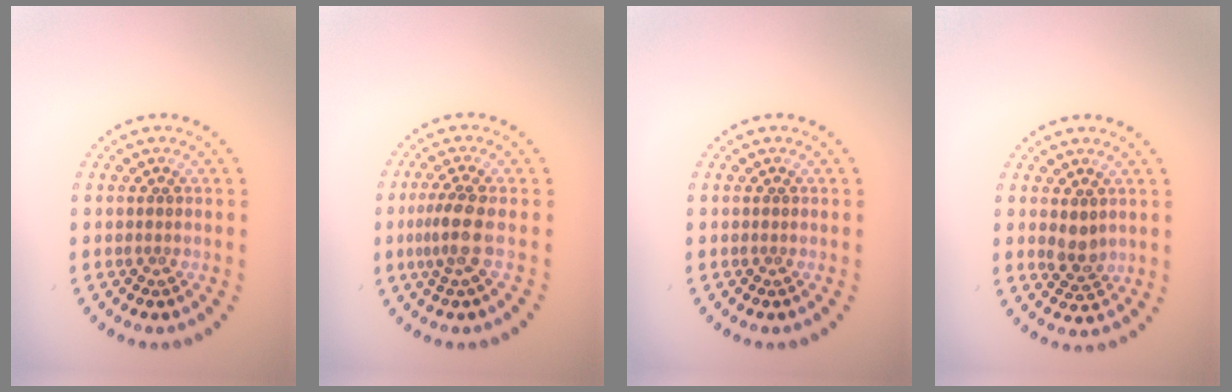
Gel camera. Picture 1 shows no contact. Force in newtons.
{"total": 2.8, "press": 2.2, "slide": 1.6}
{"total": 0.0}
{"total": 2.0, "press": 1.9, "slide": 0.6}